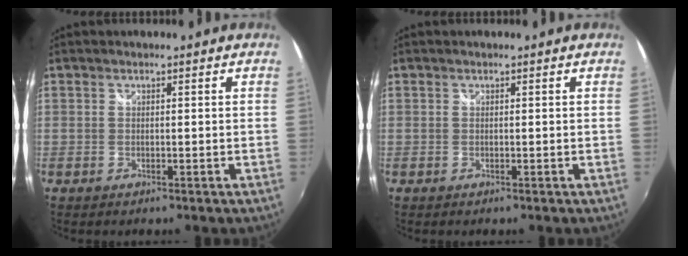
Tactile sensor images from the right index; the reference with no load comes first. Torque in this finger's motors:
{"motor_torque": [0.00, 0.00, 0.00, 0.00]}